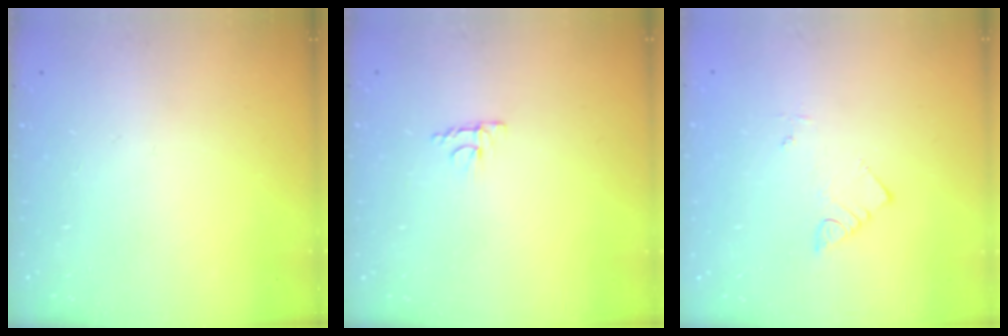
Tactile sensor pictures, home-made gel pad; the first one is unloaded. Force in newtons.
{"total": 4.1, "press": 4.0, "slide": 0.7}
{"total": 3.4, "press": 3.4, "slide": 0.1}